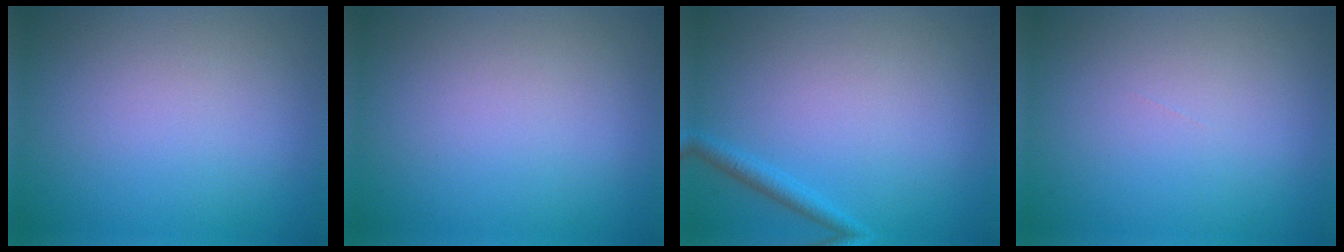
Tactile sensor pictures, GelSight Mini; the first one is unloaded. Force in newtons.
{"total": 0.0}
{"total": 1.3, "press": 1.3, "slide": 0.1}
{"total": 0.0}